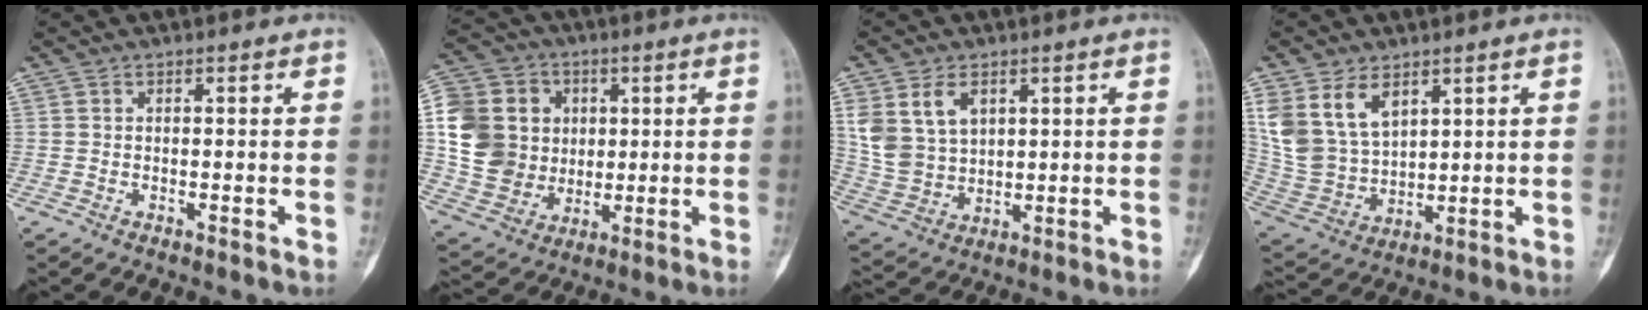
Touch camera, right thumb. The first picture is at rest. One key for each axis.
{"total": 17.8, "fx": 2.6, "fy": 15.4, "fz": 8.6, "tx": -0.141, "ty": 0.010, "tz": 0.059}
{"total": 10.4, "fx": 4.3, "fy": 7.0, "fz": 6.4, "tx": -0.108, "ty": -0.011, "tz": 0.101}
{"total": 13.7, "fx": 6.7, "fy": 8.7, "fz": 8.2, "tx": -0.146, "ty": -0.020, "tz": 0.156}